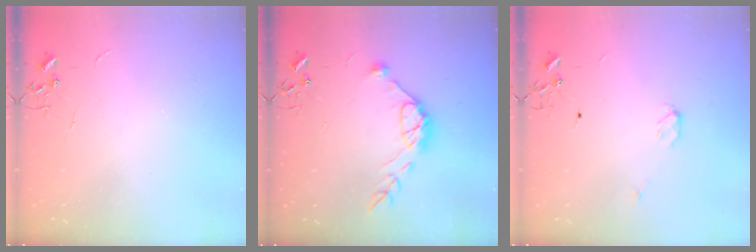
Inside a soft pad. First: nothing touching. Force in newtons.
{"total": 11.6, "press": 11.6, "slide": 0.9}
{"total": 3.9, "press": 3.9, "slide": 0.2}